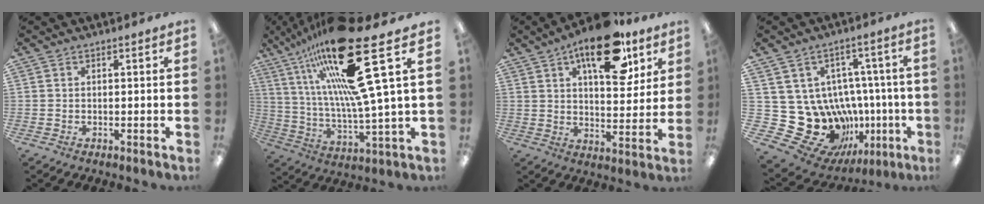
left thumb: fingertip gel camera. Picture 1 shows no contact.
{"total": 28.0, "force": [14.6, 5.6, 23.2], "torque": [-0.418, -0.096, 0.226]}
{"total": 24.7, "force": [15.7, 9.9, 16.3], "torque": [-0.245, -0.081, 0.258]}
{"total": 20.9, "force": [-2.6, 18.3, 9.8], "torque": [-0.191, -0.014, 0.022]}